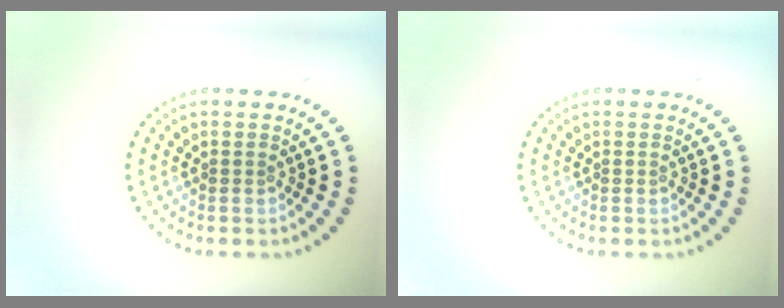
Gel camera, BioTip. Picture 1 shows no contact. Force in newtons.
{"total": 0.0}